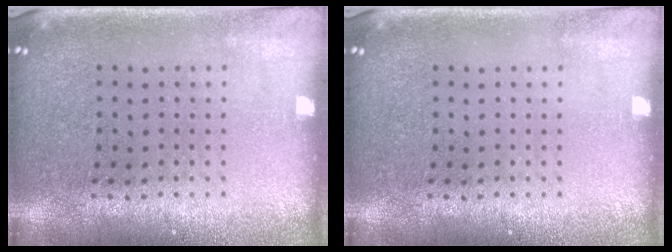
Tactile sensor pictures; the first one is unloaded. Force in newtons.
{"total": 0.0}